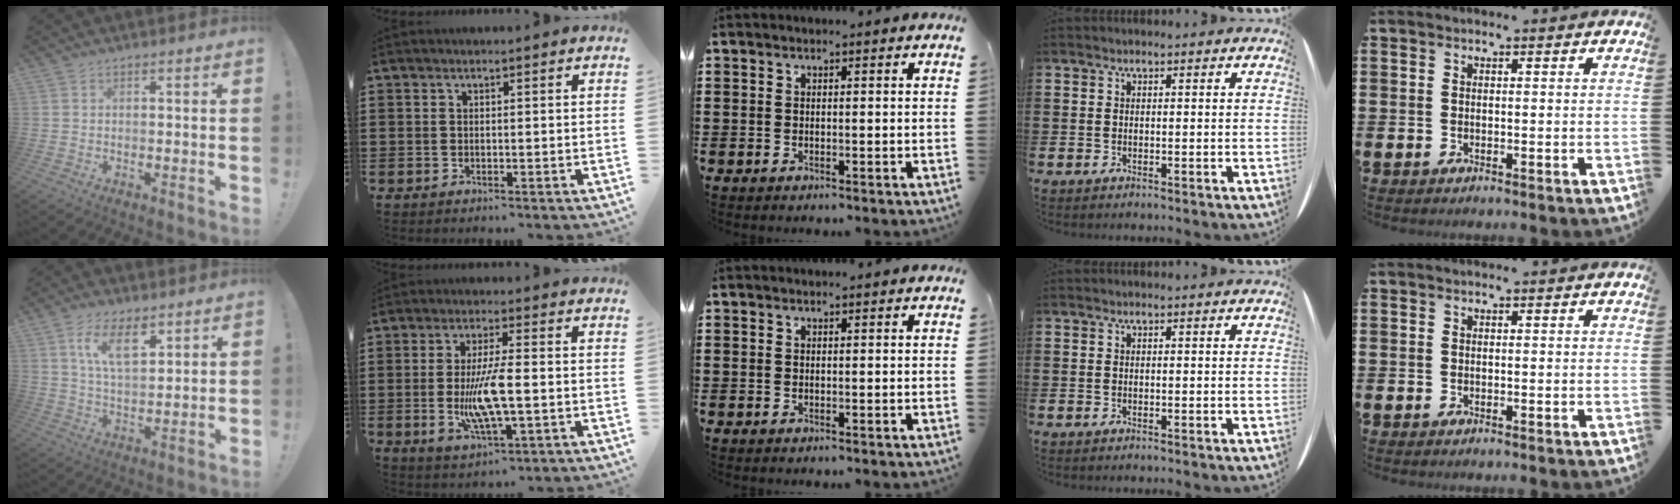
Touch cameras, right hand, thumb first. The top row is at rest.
{"thumb": {"total": 10.0, "force": [5.6, 4.1, 7.1], "torque": [-0.118, -0.018, 0.101]}, "index": {"total": 8.3, "force": [-1.3, 2.1, 8.0], "torque": [-0.169, -0.015, -0.028]}}